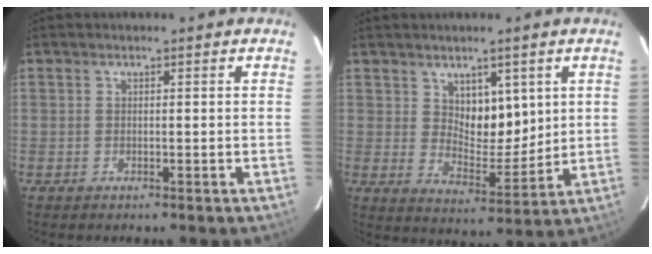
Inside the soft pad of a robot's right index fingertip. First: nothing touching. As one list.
[{"total": 7.3, "force": [2.8, 3.8, 5.6], "torque": [-0.088, -0.005, 0.059]}]